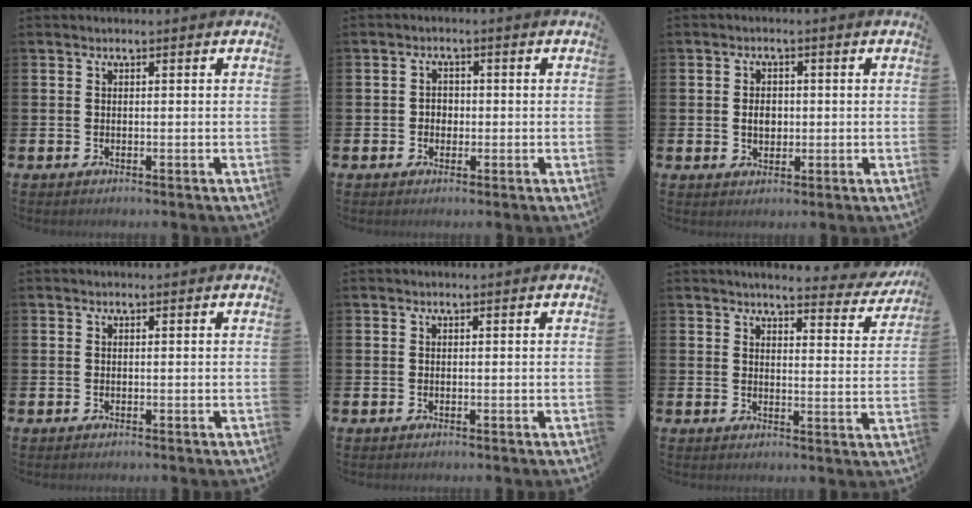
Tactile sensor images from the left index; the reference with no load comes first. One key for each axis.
{"total": 1.9, "fx": -0.2, "fy": 1.7, "fz": 0.7, "tx": -0.009, "ty": 0.006, "tz": -0.010}
{"total": 2.7, "fx": 0.1, "fy": 2.0, "fz": 1.8, "tx": -0.021, "ty": 0.003, "tz": -0.004}
{"total": 0.0}
{"total": 0.0}
{"total": 4.2, "fx": 4.0, "fy": 0.5, "fz": 1.0, "tx": -0.026, "ty": -0.027, "tz": 0.066}